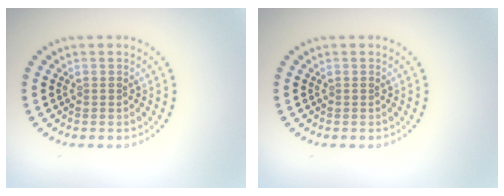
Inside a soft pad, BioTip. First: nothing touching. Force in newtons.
{"total": 0.0}